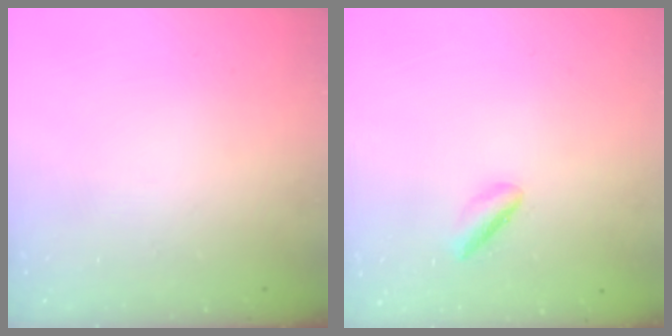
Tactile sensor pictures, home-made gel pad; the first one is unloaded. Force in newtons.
{"total": 2.0, "press": 2.0, "slide": 0.5}